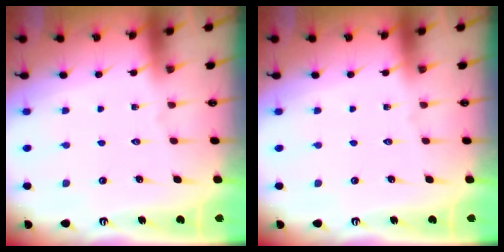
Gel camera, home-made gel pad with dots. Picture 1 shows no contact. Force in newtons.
{"total": 0.0}